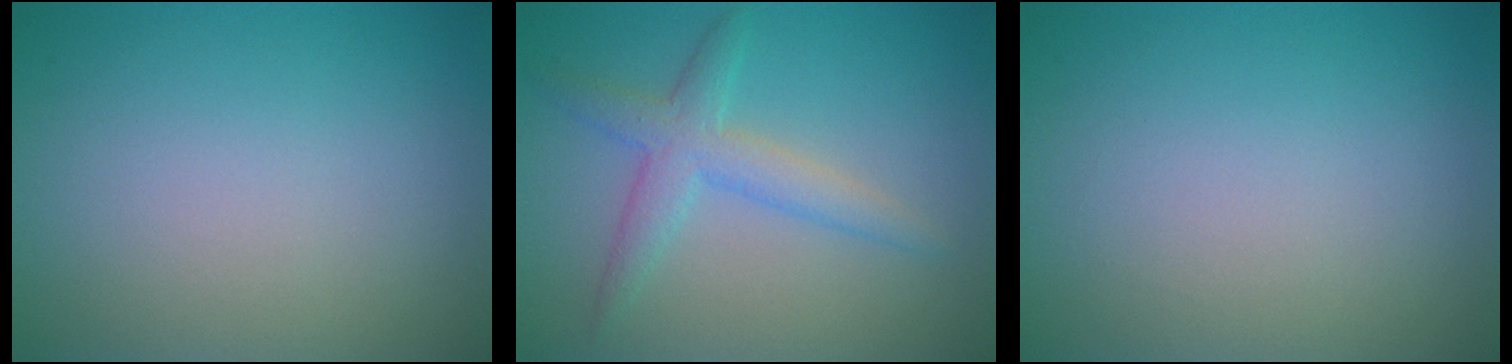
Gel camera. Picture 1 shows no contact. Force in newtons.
{"total": 3.3, "press": 3.3, "slide": 0.1}
{"total": 0.0}